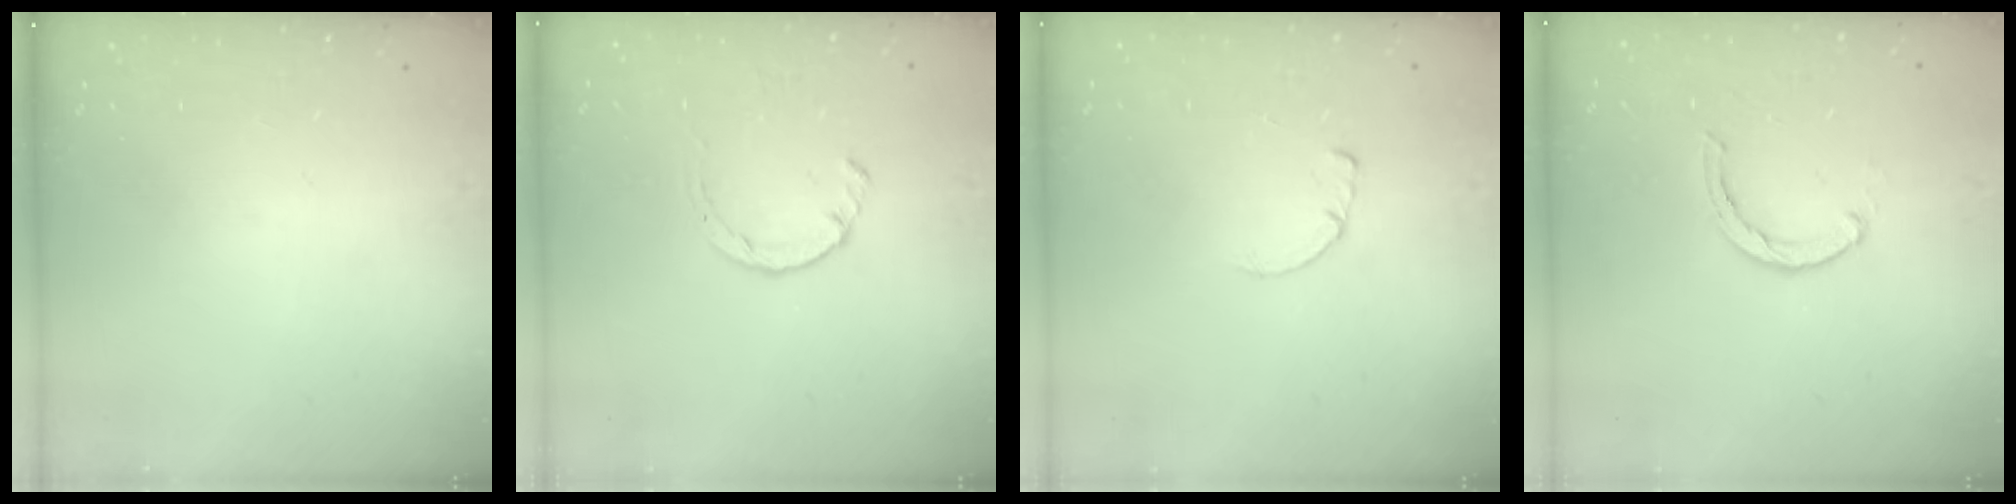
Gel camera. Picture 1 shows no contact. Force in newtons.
{"total": 2.8, "press": 2.8, "slide": 0.4}
{"total": 0.7, "press": 0.7, "slide": 0.2}
{"total": 2.4, "press": 2.4, "slide": 0.4}